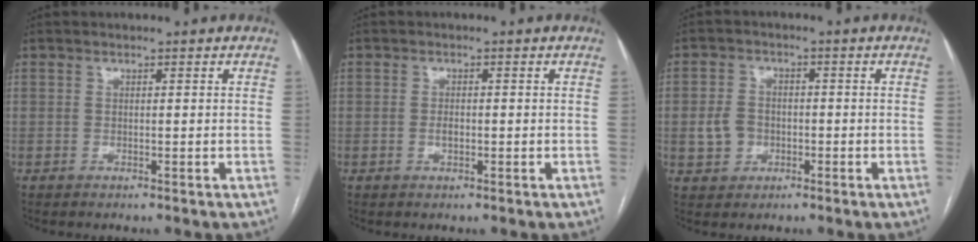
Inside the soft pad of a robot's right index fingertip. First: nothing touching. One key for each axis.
{"total": 1.4, "fx": -0.3, "fy": 0.7, "fz": 1.2, "tx": -0.022, "ty": 0.002, "tz": -0.005}
{"total": 4.6, "fx": -1.1, "fy": 3.9, "fz": 2.1, "tx": -0.045, "ty": 0.012, "tz": -0.012}